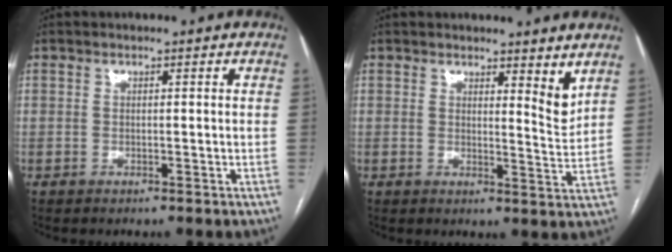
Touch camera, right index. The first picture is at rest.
{"total": 4.1, "force": [3.1, 0.6, 2.5], "torque": [-0.033, -0.029, 0.040]}